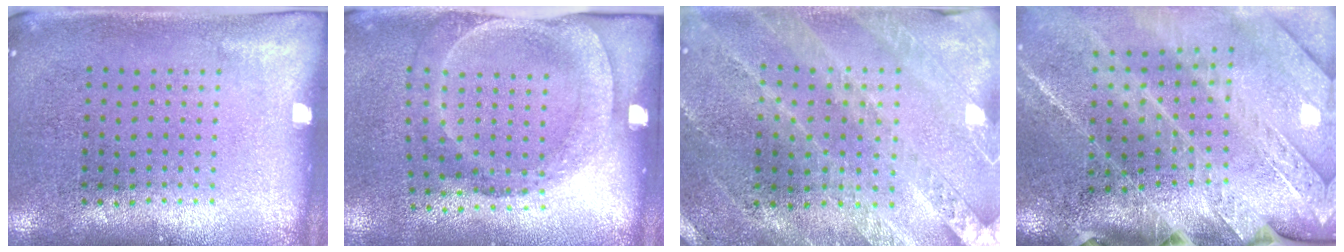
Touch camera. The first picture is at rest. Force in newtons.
{"total": 1.8, "press": 1.2, "slide": 1.4}
{"total": 1.3, "press": 1.3, "slide": 0.2}
{"total": 3.8, "press": 3.3, "slide": 1.9}